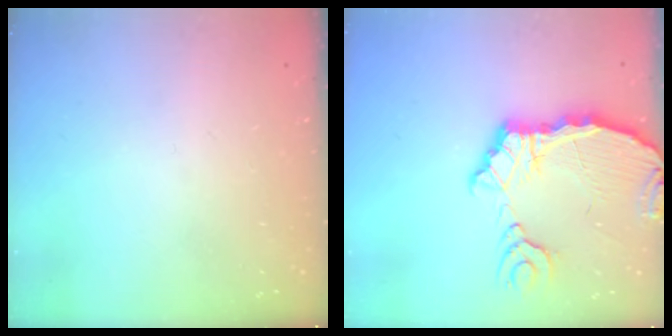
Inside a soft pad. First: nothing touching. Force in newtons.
{"total": 10.9, "press": 10.8, "slide": 1.4}